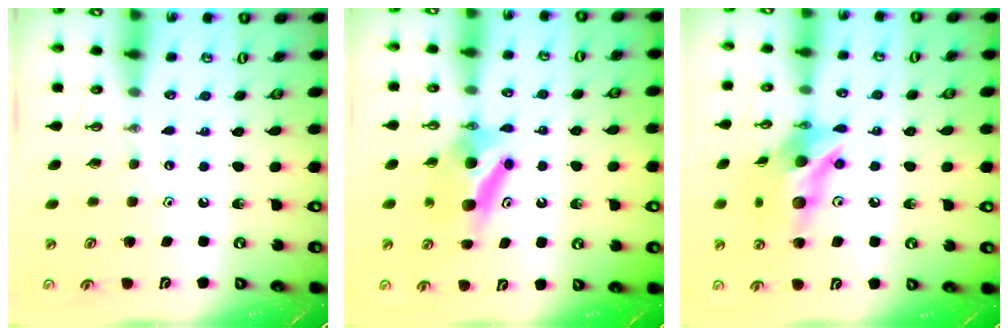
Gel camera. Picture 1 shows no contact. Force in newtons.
{"total": 8.1, "press": 5.8, "slide": 5.7}
{"total": 14.7, "press": 14.6, "slide": 1.1}